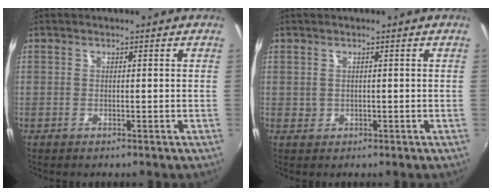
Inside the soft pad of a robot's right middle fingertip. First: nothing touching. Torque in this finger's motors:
{"motor_torque": [0.13, -0.11, 0.07, 0.00]}